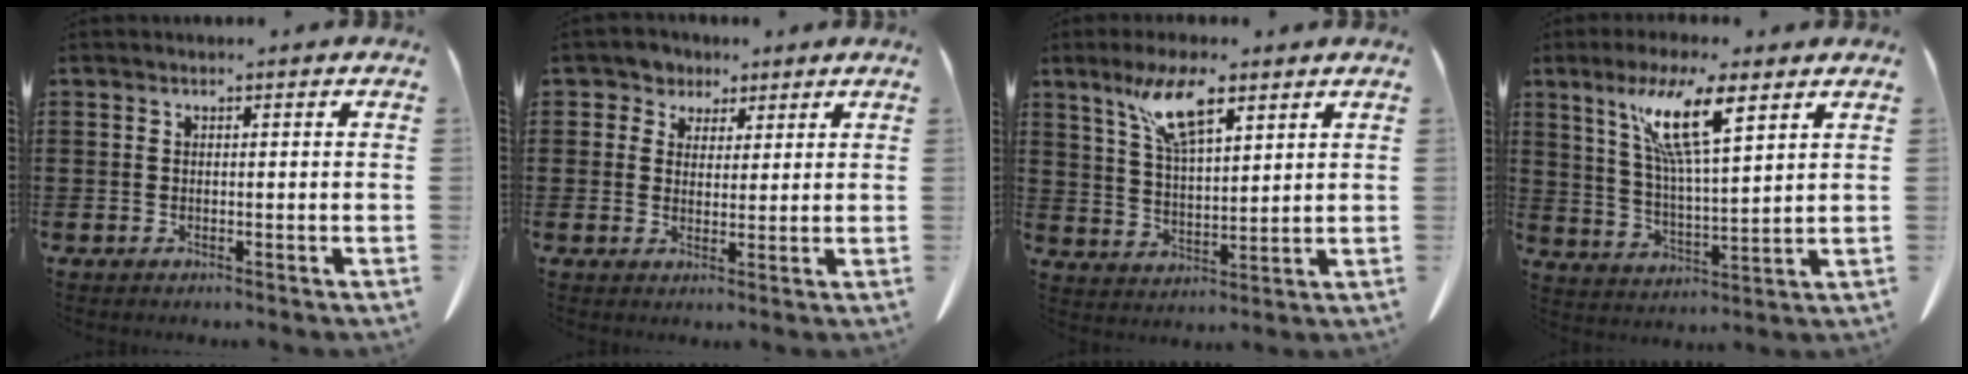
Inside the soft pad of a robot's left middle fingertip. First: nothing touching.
{"total": 3.2, "force": [2.0, 2.5, 0.3], "torque": [-0.023, 0.009, 0.036]}
{"total": 9.2, "force": [5.7, 2.4, 6.8], "torque": [-0.136, -0.004, 0.099]}
{"total": 10.4, "force": [6.3, 1.5, 8.1], "torque": [-0.173, -0.011, 0.109]}